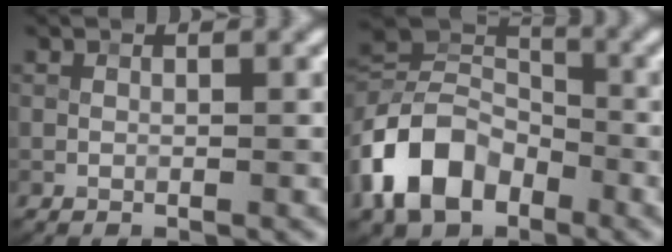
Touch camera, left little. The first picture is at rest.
{"total": 9.8, "force": [-4.3, 6.7, 5.7], "torque": [-0.114, 0.008, -0.098]}